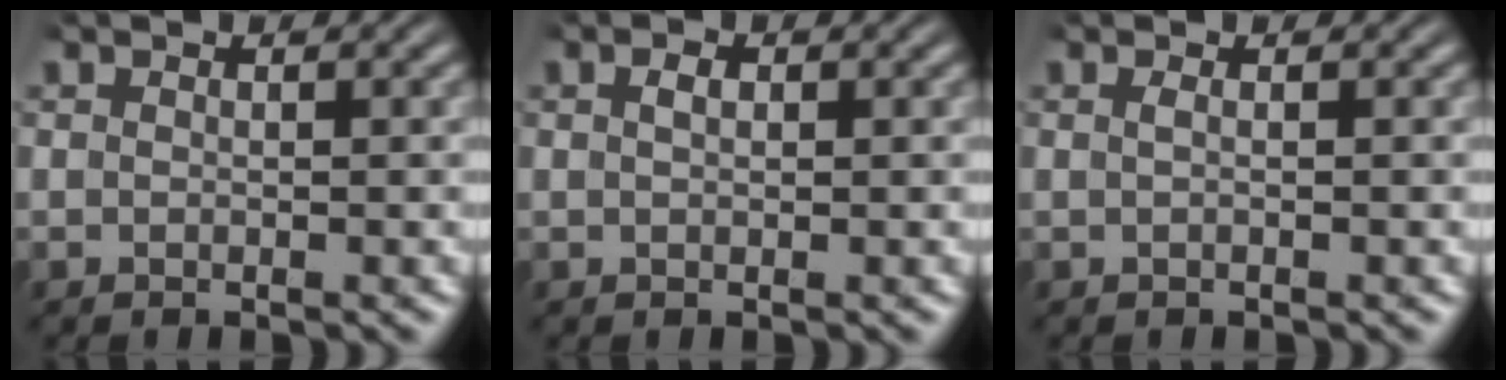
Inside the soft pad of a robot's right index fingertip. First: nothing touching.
{"total": 0.7, "force": [0.1, 0.2, 0.7], "torque": [-0.008, -0.002, 0.004]}
{"total": 0.5, "force": [-0.1, -0.4, 0.3], "torque": [-0.007, -0.004, 0.000]}